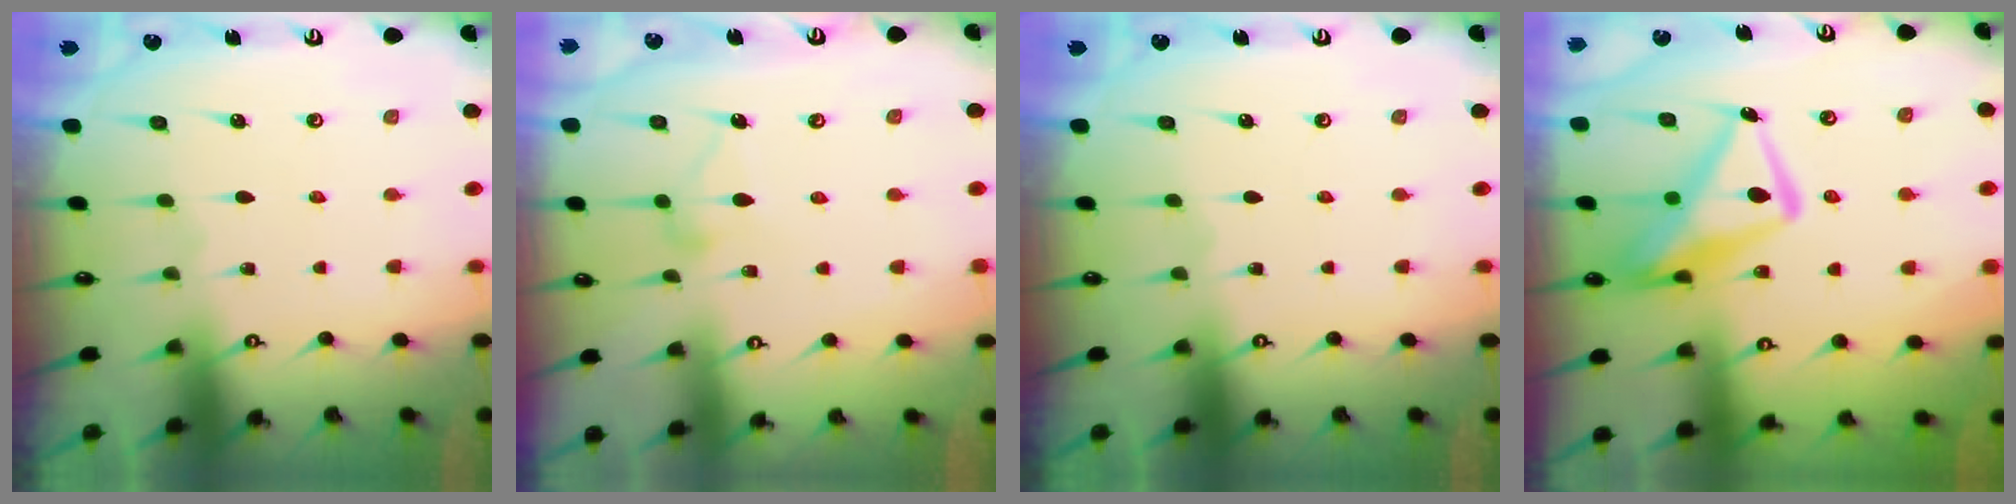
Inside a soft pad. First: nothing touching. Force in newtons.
{"total": 9.8, "press": 9.8, "slide": 0.3}
{"total": 0.0}
{"total": 16.4, "press": 16.3, "slide": 1.6}